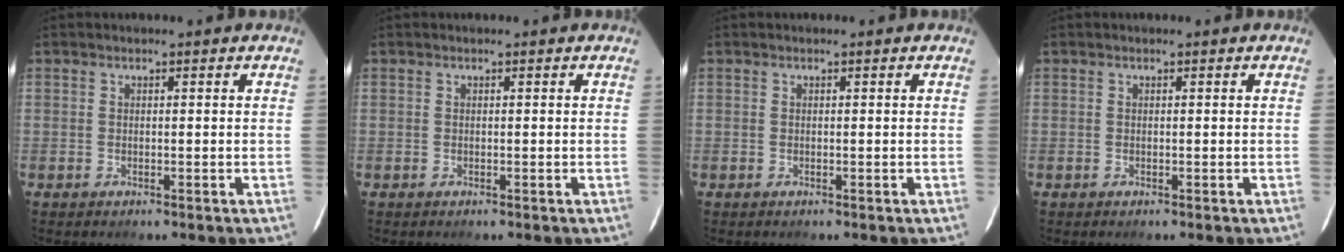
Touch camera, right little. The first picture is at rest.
{"total": 0.0}
{"total": 0.0}
{"total": 0.0}